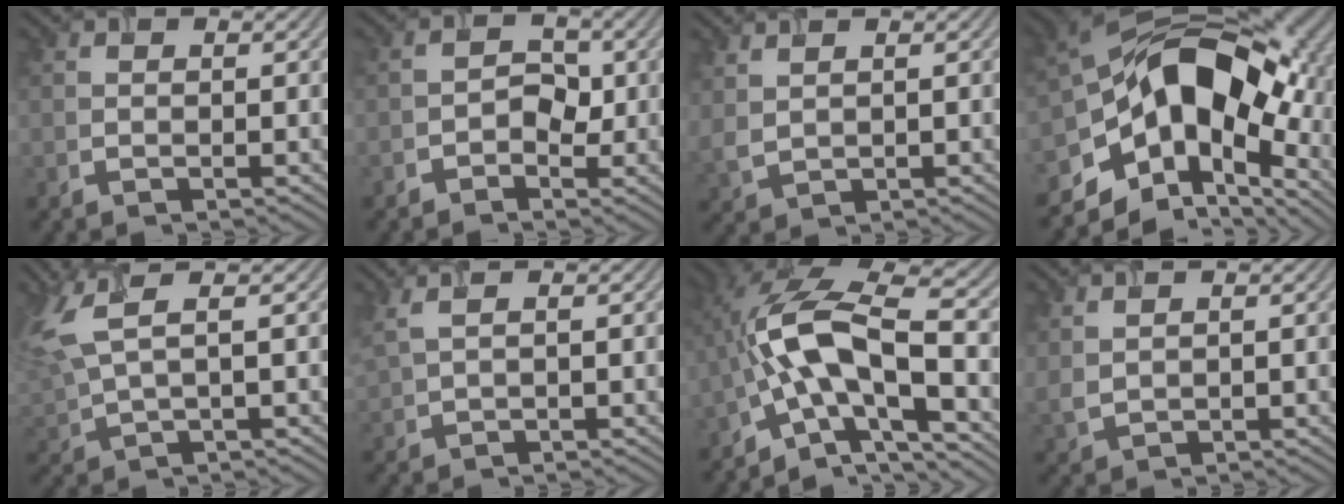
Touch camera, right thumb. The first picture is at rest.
{"total": 2.0, "force": [-0.9, 1.4, 1.2], "torque": [-0.014, 0.006, -0.021]}
{"total": 2.4, "force": [1.6, 1.0, 1.6], "torque": [-0.049, 0.006, 0.039]}
{"total": 16.8, "force": [-3.8, 10.8, 12.3], "torque": [-0.217, -0.001, -0.073]}
{"total": 6.8, "force": [3.2, 1.9, 5.7], "torque": [-0.157, 0.012, 0.062]}
{"total": 3.7, "force": [2.2, 0.9, 2.8], "torque": [-0.078, 0.021, 0.033]}
{"total": 12.8, "force": [-2.9, 5.1, 11.4], "torque": [-0.213, 0.015, -0.068]}
{"total": 2.1, "force": [1.4, 0.7, 1.3], "torque": [-0.041, 0.005, 0.036]}